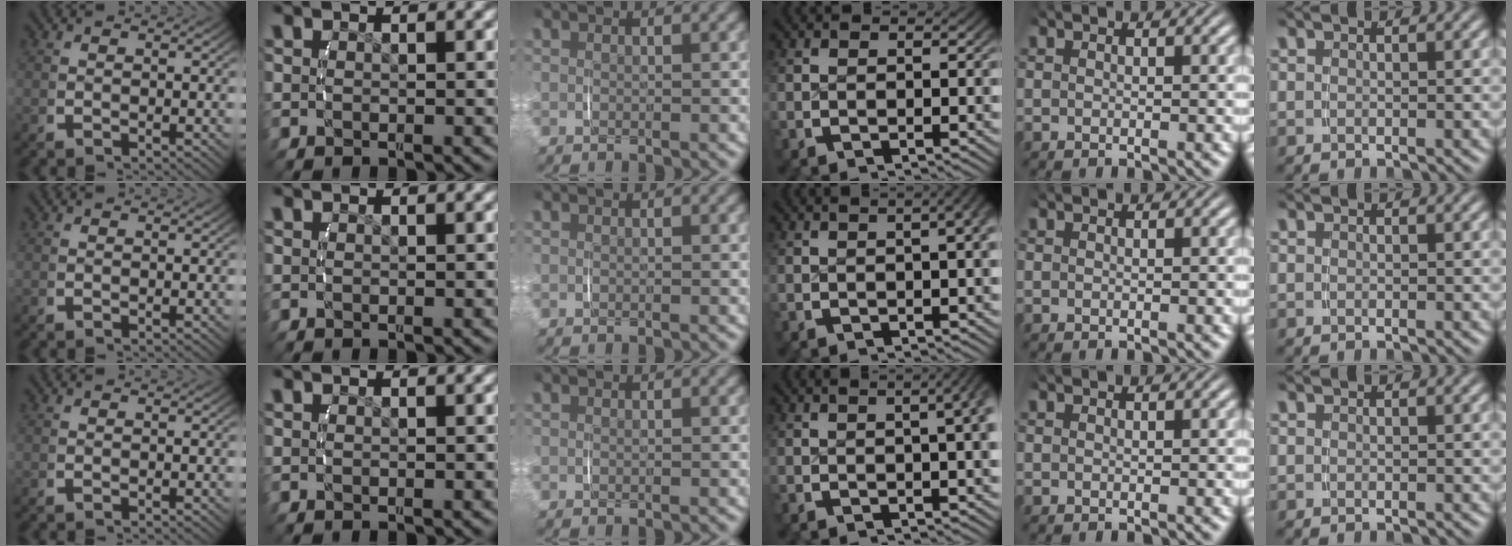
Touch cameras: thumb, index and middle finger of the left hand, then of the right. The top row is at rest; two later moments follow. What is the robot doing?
{"motion": "lift_and_place", "object": "measuring cup"}